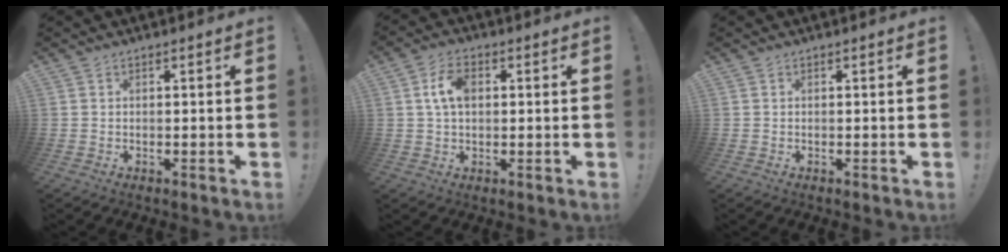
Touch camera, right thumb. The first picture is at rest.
{"total": 7.2, "force": [1.4, 4.4, 5.5], "torque": [-0.097, 0.011, 0.027]}
{"total": 0.0}